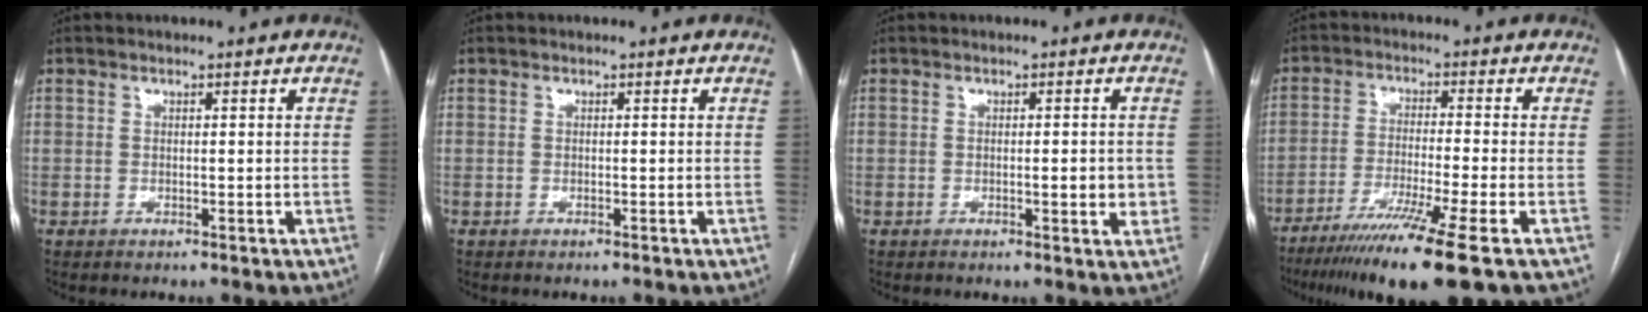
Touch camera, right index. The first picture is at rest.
{"total": 0.0}
{"total": 2.7, "force": [-0.2, 0.8, 2.6], "torque": [-0.035, -0.002, -0.002]}
{"total": 12.9, "force": [-8.6, -1.6, 9.5], "torque": [-0.167, -0.042, -0.142]}